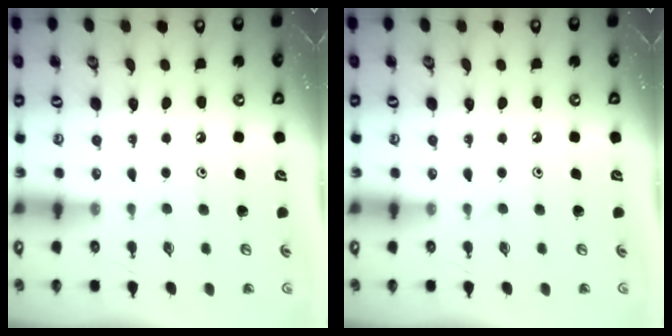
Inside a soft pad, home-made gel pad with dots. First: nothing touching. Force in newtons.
{"total": 0.0}